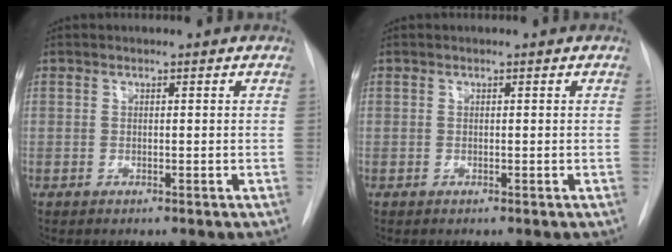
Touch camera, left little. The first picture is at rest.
{"total": 0.0}